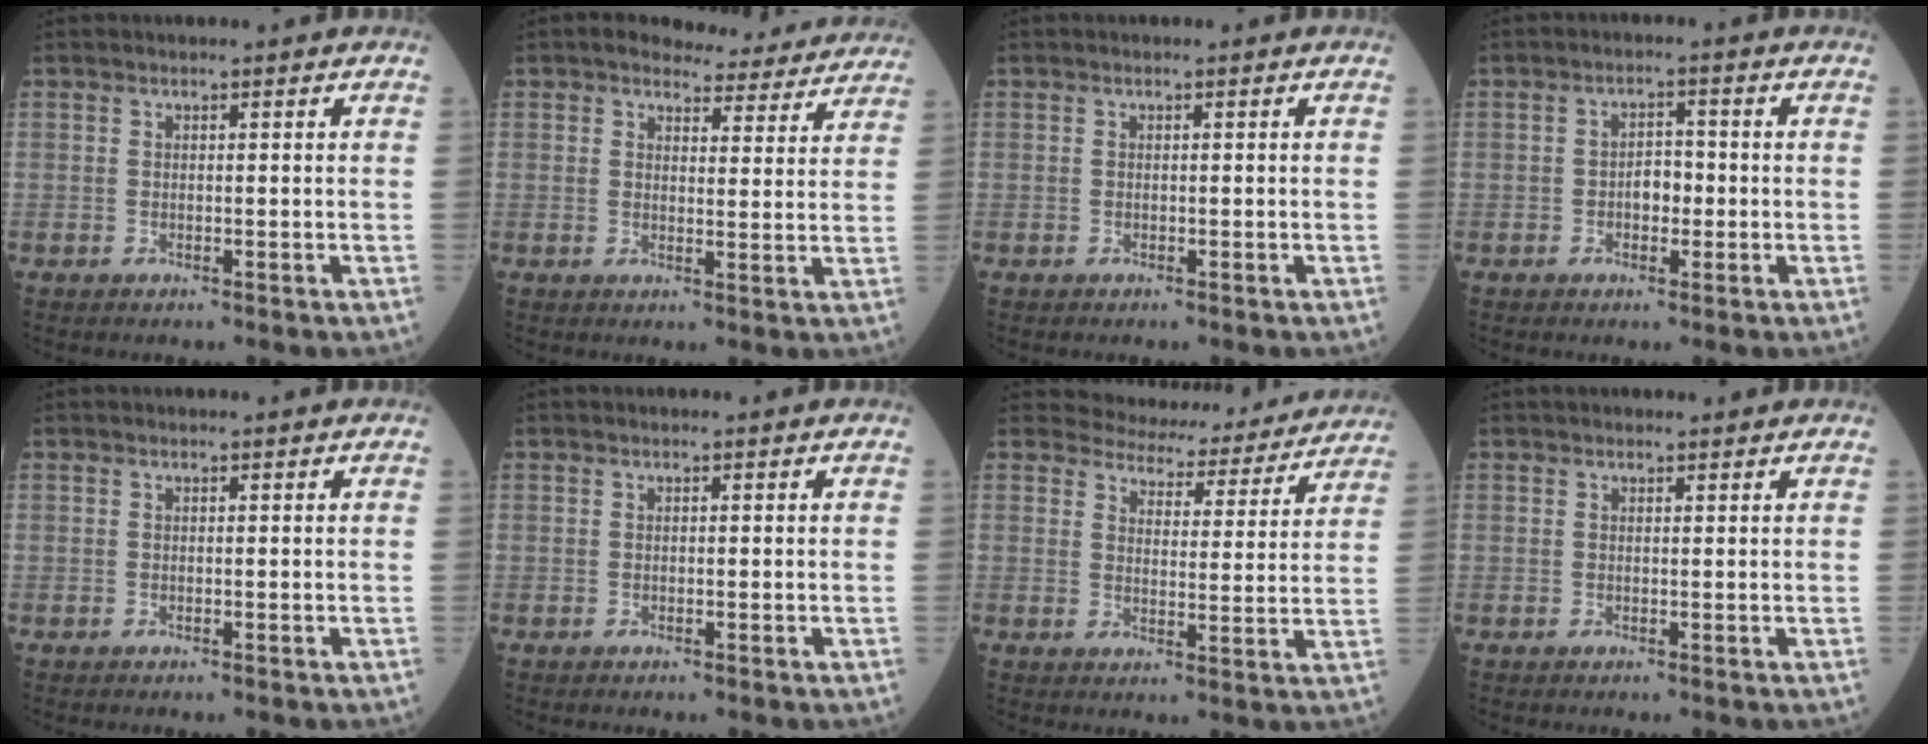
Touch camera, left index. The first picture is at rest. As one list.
[{"total": 10.6, "force": [10.0, 3.0, 2.0], "torque": [-0.005, -0.005, 0.103]}, {"total": 0.0}, {"total": 2.9, "force": [-0.6, 1.7, 2.3], "torque": [-0.035, 0.007, -0.012]}, {"total": 0.0}, {"total": 0.0}, {"total": 15.8, "force": [15.1, 4.1, 2.3], "torque": [-0.007, -0.020, 0.164]}, {"total": 2.7, "force": [2.5, 0.6, 0.8], "torque": [-0.009, 0.020, 0.031]}]